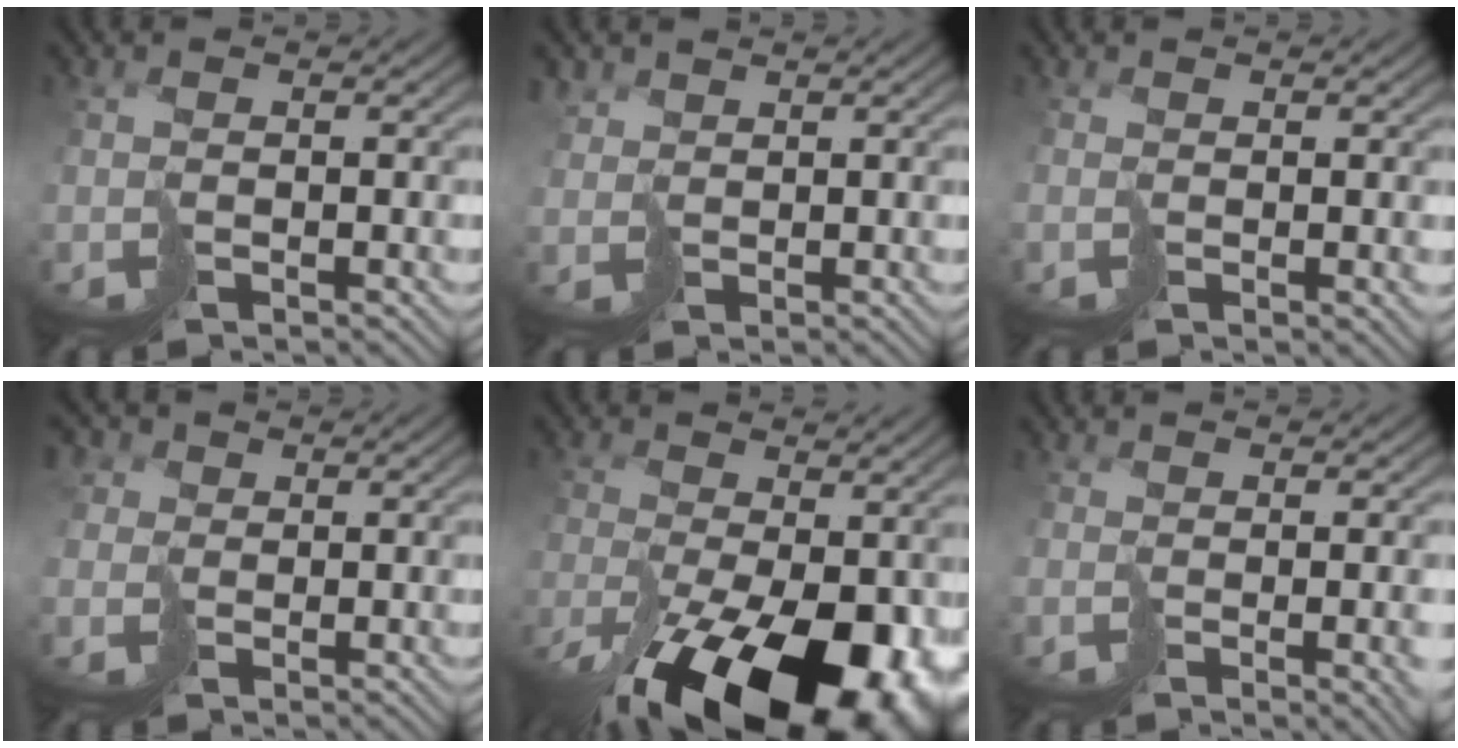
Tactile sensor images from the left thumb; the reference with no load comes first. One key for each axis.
{"total": 2.0, "fx": 1.6, "fy": 1.0, "fz": -0.4, "tx": -0.008, "ty": -0.003, "tz": 0.030}
{"total": 0.7, "fx": -0.1, "fy": -0.7, "fz": 0.1, "tx": 0.004, "ty": -0.004, "tz": 0.005}
{"total": 3.2, "fx": 1.0, "fy": 3.0, "fz": 0.7, "tx": -0.036, "ty": 0.004, "tz": 0.006}
{"total": 16.3, "fx": -8.1, "fy": 7.0, "fz": 12.2, "tx": -0.220, "ty": -0.041, "tz": -0.102}
{"total": 2.5, "fx": -0.9, "fy": 0.3, "fz": 2.3, "tx": -0.021, "ty": -0.016, "tz": 0.003}